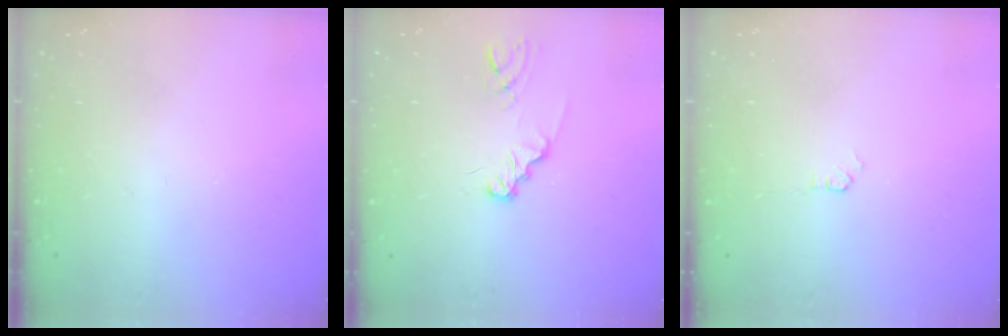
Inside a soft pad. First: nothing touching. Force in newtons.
{"total": 1.8, "press": 1.8, "slide": 0.3}
{"total": 2.3, "press": 2.3, "slide": 0.3}